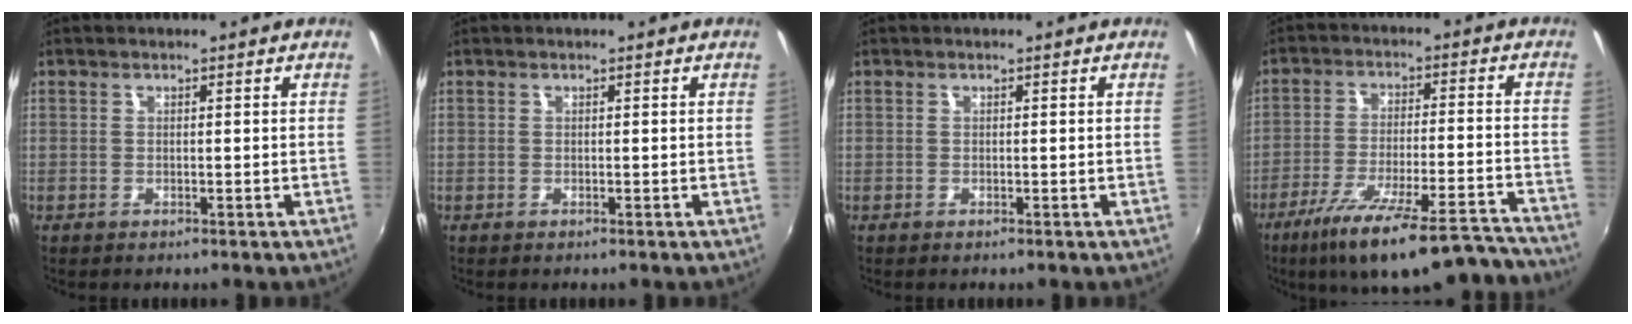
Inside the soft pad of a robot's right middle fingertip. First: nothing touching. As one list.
[{"total": 0.0}, {"total": 0.0}, {"total": 21.0, "force": [-17.8, 3.3, 10.6], "torque": [-0.182, -0.030, -0.262]}]